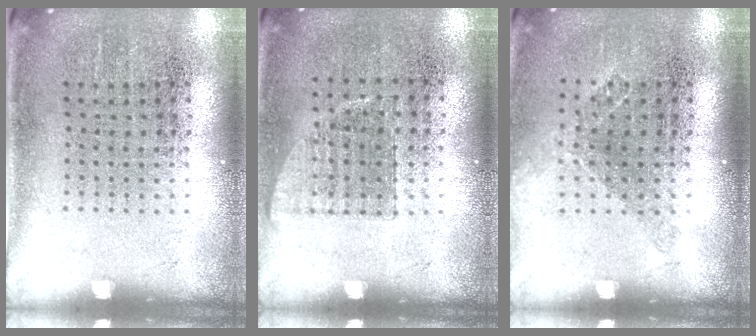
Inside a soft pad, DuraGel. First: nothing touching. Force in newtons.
{"total": 0.6, "press": 0.6, "slide": 0.2}
{"total": 1.0, "press": 0.8, "slide": 0.6}